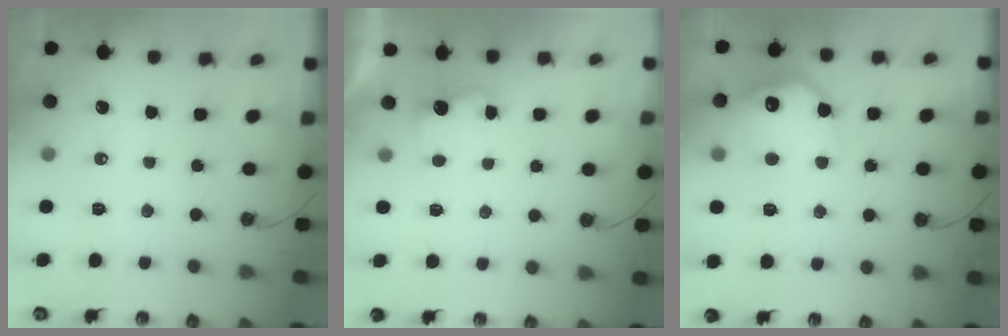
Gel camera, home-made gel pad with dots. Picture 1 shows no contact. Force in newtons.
{"total": 2.6, "press": 2.4, "slide": 1.0}
{"total": 12.3, "press": 12.3, "slide": 0.2}